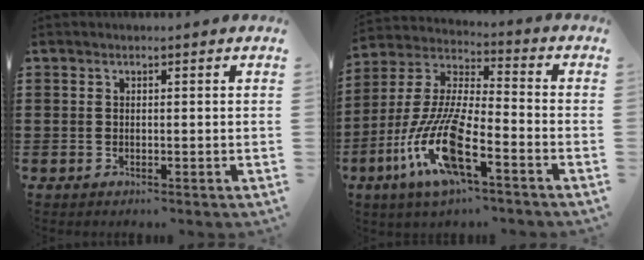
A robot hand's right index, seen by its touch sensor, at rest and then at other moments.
{"total": 13.0, "force": [-7.1, 2.8, 10.5], "torque": [-0.245, -0.011, -0.142]}